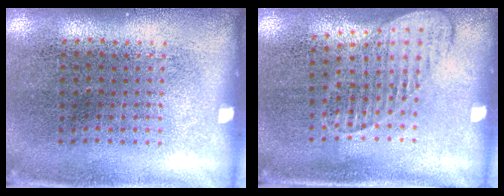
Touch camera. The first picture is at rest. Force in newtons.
{"total": 1.4, "press": 1.2, "slide": 0.8}